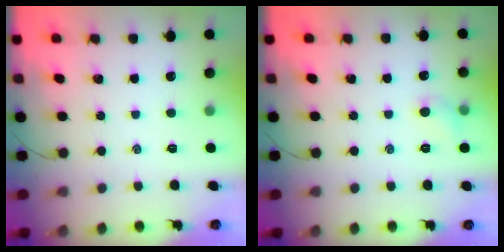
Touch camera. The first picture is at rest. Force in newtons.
{"total": 5.3, "press": 5.1, "slide": 1.5}